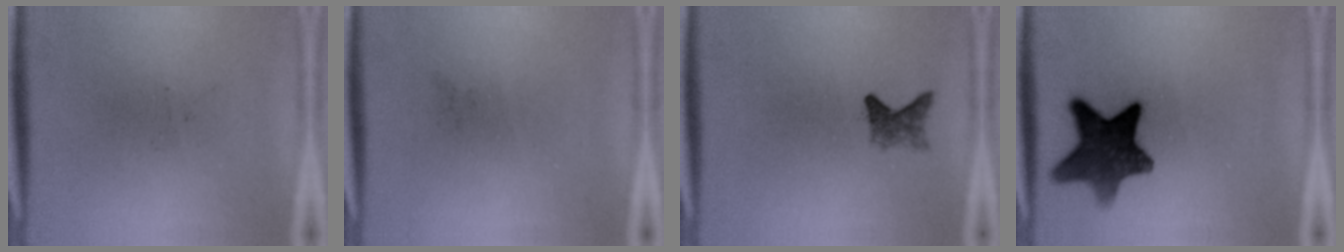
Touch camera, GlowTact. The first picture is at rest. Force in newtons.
{"total": 0.0}
{"total": 2.1}
{"total": 11.5}